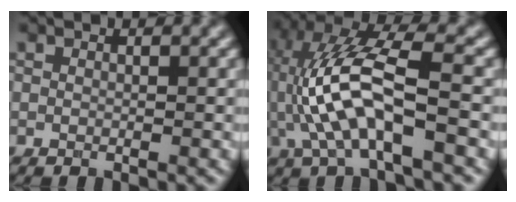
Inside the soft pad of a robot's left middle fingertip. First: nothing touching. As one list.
[{"total": 9.0, "force": [-1.4, 3.1, 8.3], "torque": [-0.183, 0.019, -0.027]}]